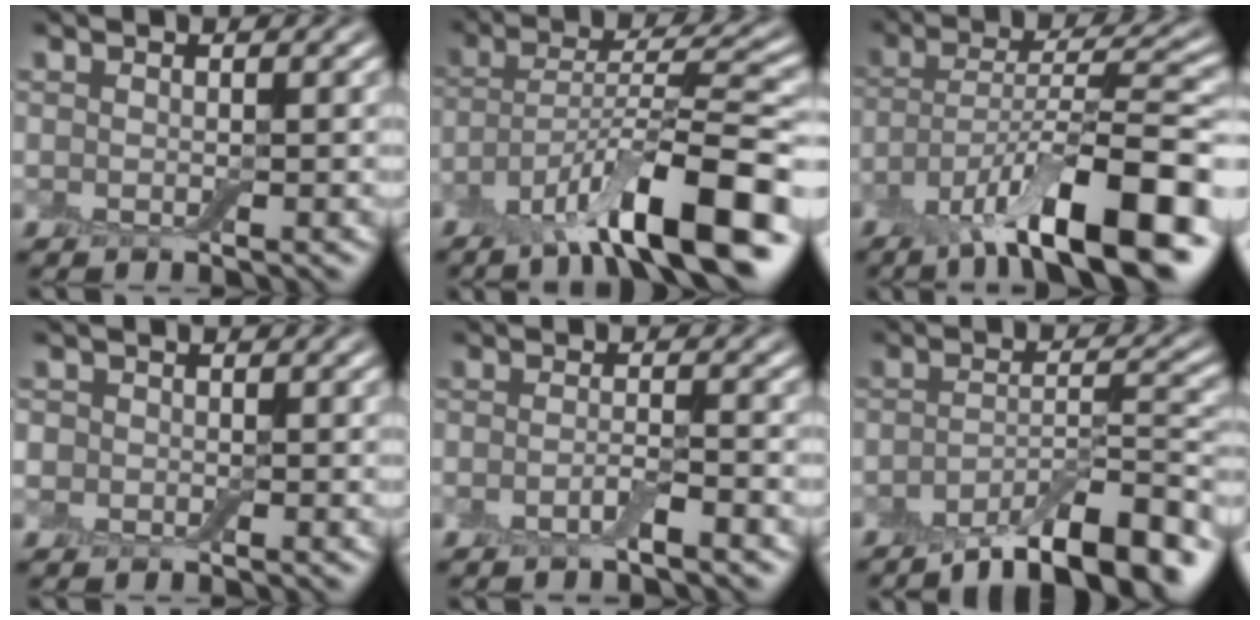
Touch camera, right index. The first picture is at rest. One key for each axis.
{"total": 11.5, "fx": -6.5, "fy": 2.6, "fz": 9.1, "tx": -0.142, "ty": 0.008, "tz": -0.117}
{"total": 12.6, "fx": -6.8, "fy": 3.4, "fz": 10.1, "tx": -0.160, "ty": 0.002, "tz": -0.118}
{"total": 1.4, "fx": -0.1, "fy": 1.4, "fz": 0.4, "tx": 0.000, "ty": 0.000, "tz": -0.012}
{"total": 1.8, "fx": -1.2, "fy": 0.2, "fz": 1.3, "tx": -0.026, "ty": 0.000, "tz": -0.025}
{"total": 9.2, "fx": -6.6, "fy": 2.5, "fz": 5.8, "tx": -0.081, "ty": -0.002, "tz": -0.111}